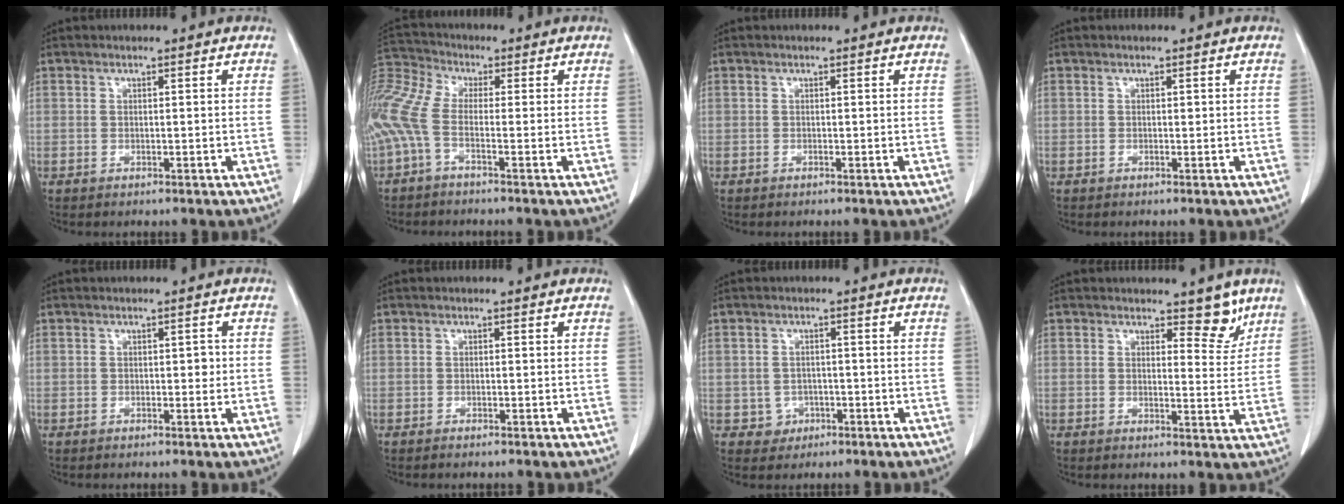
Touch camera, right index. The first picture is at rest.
{"total": 9.9, "force": [-2.6, 3.2, 9.0], "torque": [-0.237, 0.023, -0.061]}
{"total": 0.0}
{"total": 0.0}
{"total": 1.2, "force": [0.0, 0.7, 1.0], "torque": [-0.009, 0.005, -0.002]}
{"total": 0.8, "force": [-0.7, 0.0, 0.3], "torque": [-0.008, -0.002, -0.009]}
{"total": 2.8, "force": [-1.0, 2.7, 0.0], "torque": [0.010, 0.013, -0.009]}
{"total": 4.1, "force": [3.2, 1.9, 1.7], "torque": [-0.004, -0.015, 0.037]}